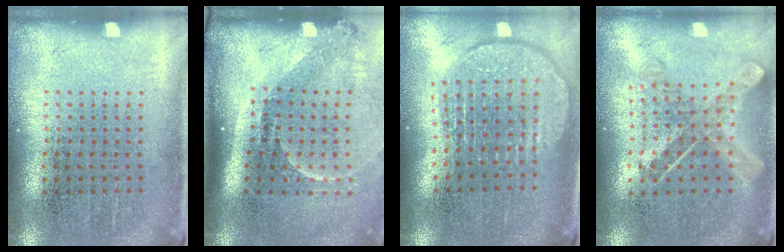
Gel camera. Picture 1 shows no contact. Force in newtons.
{"total": 2.2, "press": 1.5, "slide": 1.6}
{"total": 1.8, "press": 1.6, "slide": 1.0}
{"total": 0.9, "press": 0.9, "slide": 0.1}